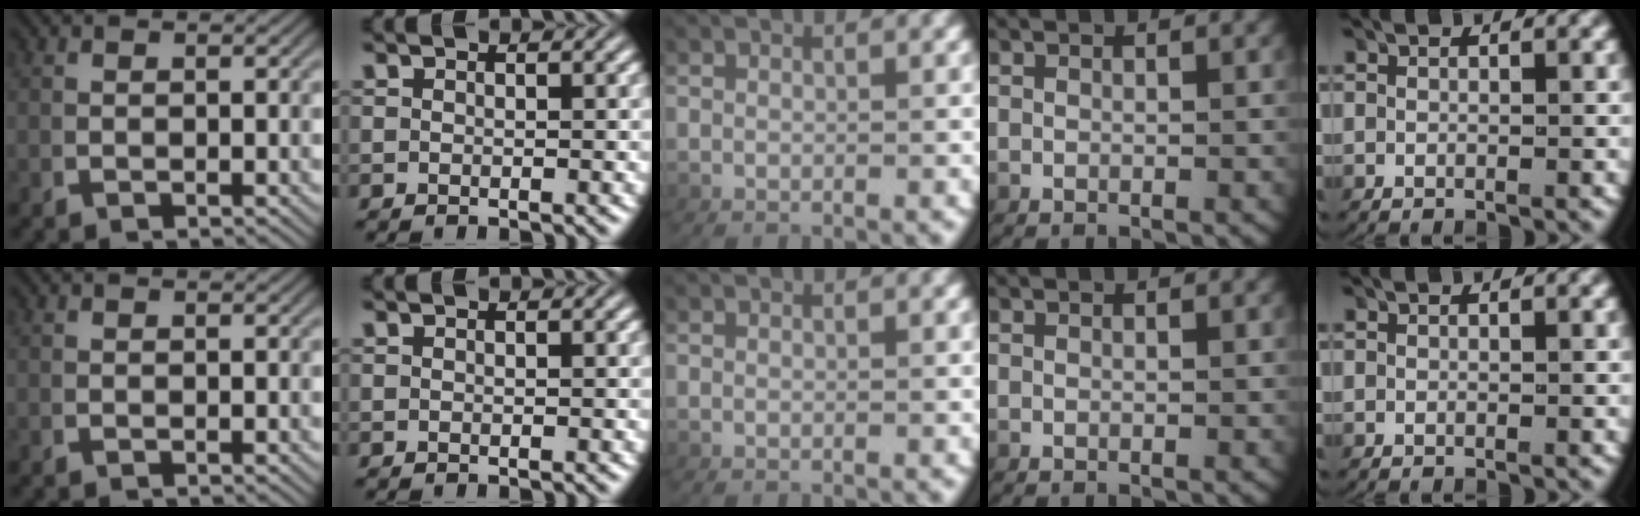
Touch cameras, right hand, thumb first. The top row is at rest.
{}